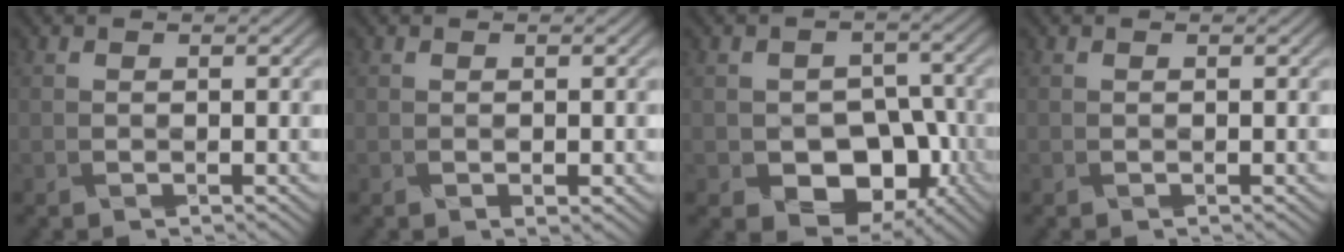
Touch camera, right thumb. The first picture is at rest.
{"total": 1.0, "force": [-0.2, 0.4, 0.9], "torque": [-0.015, -0.001, 0.003]}
{"total": 8.5, "force": [-4.1, 5.8, 4.8], "torque": [-0.068, -0.016, -0.055]}
{"total": 0.0}